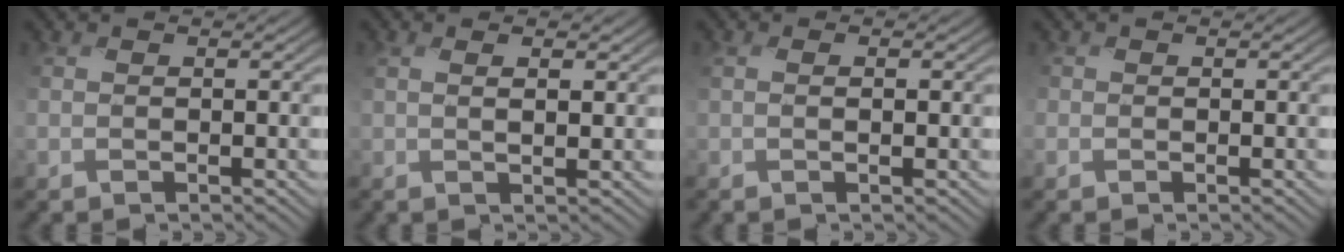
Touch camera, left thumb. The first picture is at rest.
{"total": 2.2, "force": [0.9, 0.4, 2.0], "torque": [-0.039, -0.001, 0.019]}
{"total": 1.4, "force": [0.1, 0.2, 1.4], "torque": [-0.033, 0.003, -0.001]}
{"total": 0.6, "force": [-0.1, 0.6, -0.1], "torque": [0.003, -0.003, -0.005]}